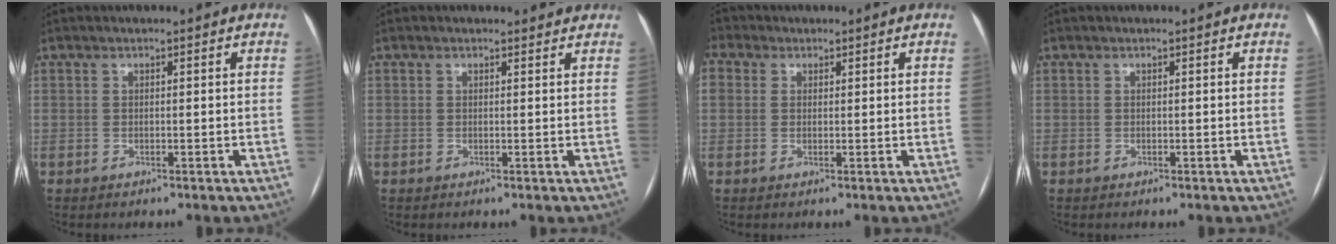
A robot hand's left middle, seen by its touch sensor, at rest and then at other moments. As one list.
[{"total": 1.8, "force": [1.7, 0.6, 0.0], "torque": [-0.004, 0.007, 0.014]}, {"total": 4.9, "force": [2.0, 4.0, 1.8], "torque": [-0.056, 0.029, 0.041]}, {"total": 0.0}]